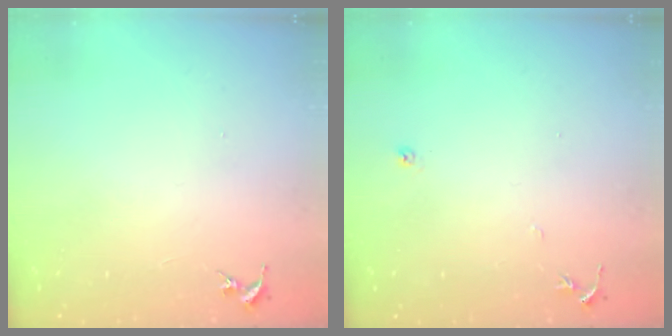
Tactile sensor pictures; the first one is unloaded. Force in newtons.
{"total": 4.6, "press": 4.6, "slide": 0.5}